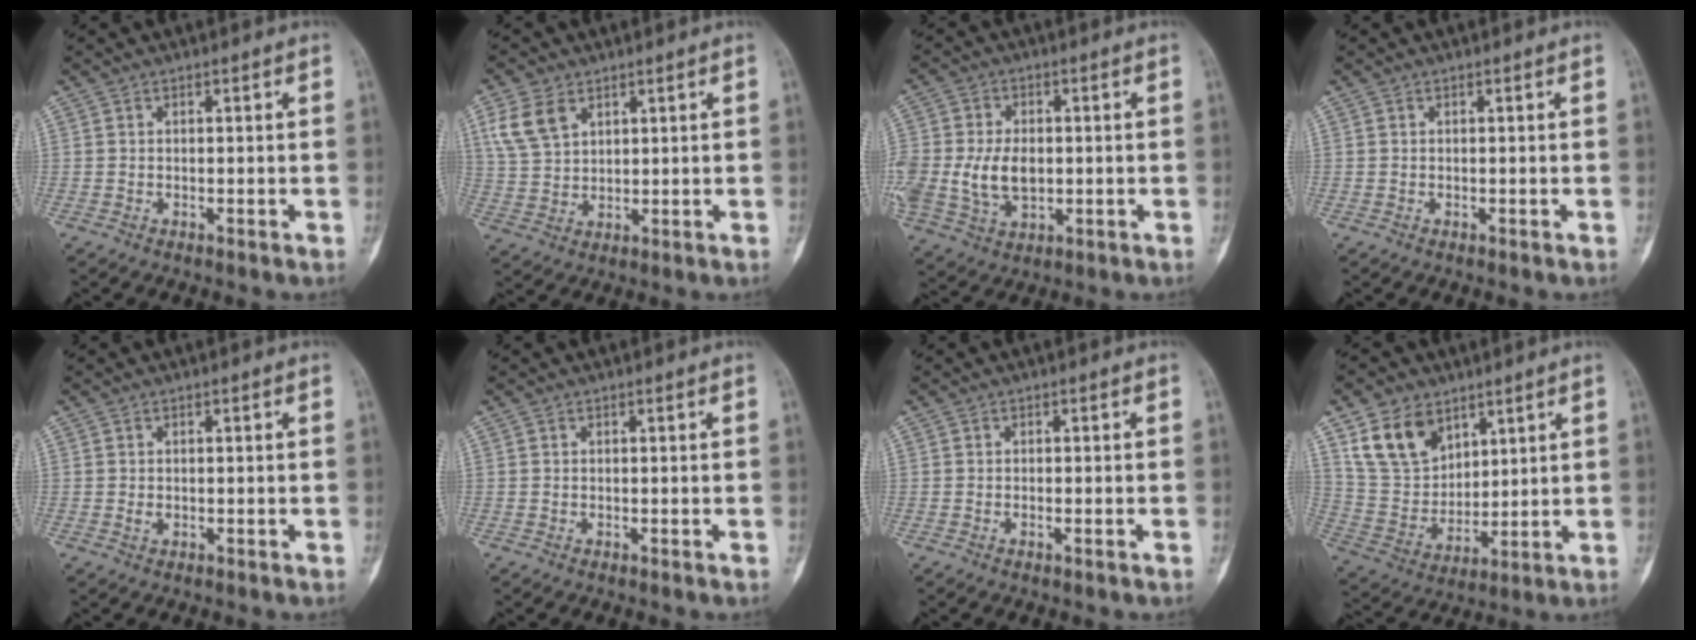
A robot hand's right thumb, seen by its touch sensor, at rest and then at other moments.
{"total": 7.6, "force": [3.7, 4.9, 4.5], "torque": [-0.084, -0.005, 0.083]}
{"total": 14.2, "force": [-0.7, 9.9, 10.1], "torque": [-0.222, -0.003, 0.005]}
{"total": 0.0}
{"total": 0.9, "force": [-0.1, 0.7, 0.6], "torque": [-0.011, 0.000, 0.000]}
{"total": 0.0}
{"total": 0.7, "force": [-0.3, 0.1, 0.6], "torque": [-0.014, 0.004, -0.005]}
{"total": 13.1, "force": [7.4, 8.9, 6.1], "torque": [-0.090, -0.034, 0.156]}